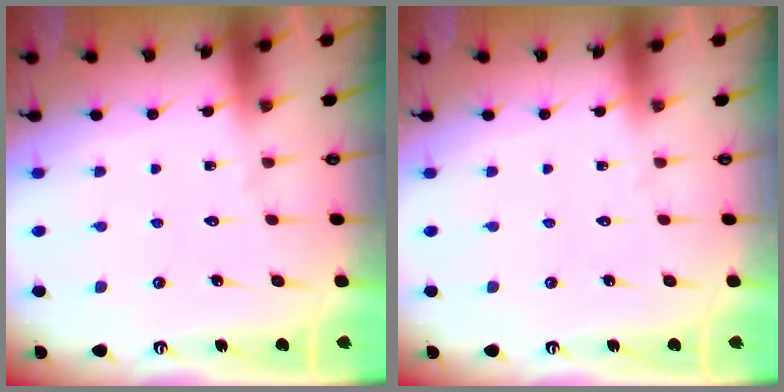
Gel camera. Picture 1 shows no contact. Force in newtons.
{"total": 0.0}